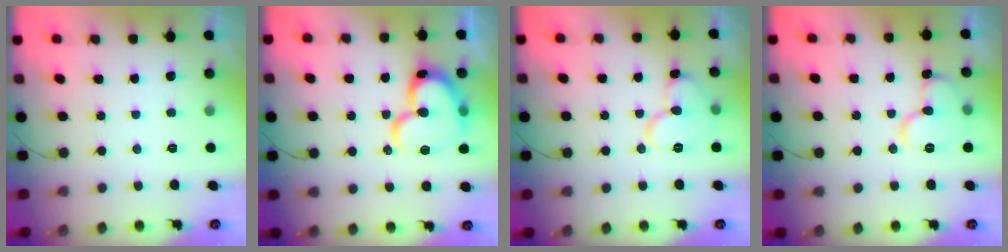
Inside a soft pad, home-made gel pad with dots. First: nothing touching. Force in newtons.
{"total": 18.9, "press": 18.8, "slide": 1.9}
{"total": 11.4, "press": 11.3, "slide": 1.2}
{"total": 10.3, "press": 10.2, "slide": 1.3}